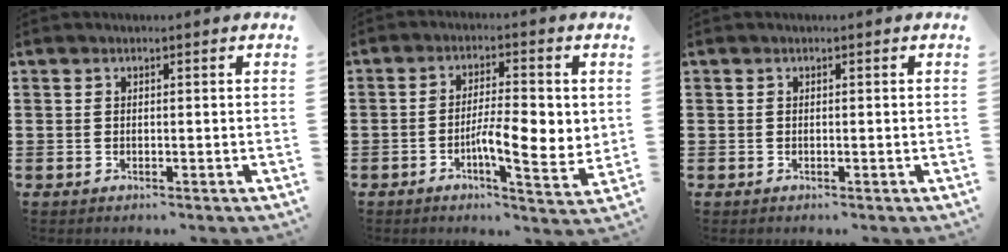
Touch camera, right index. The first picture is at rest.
{"total": 7.3, "force": [-0.9, 2.3, 6.9], "torque": [-0.113, 0.003, -0.018]}
{"total": 0.0}